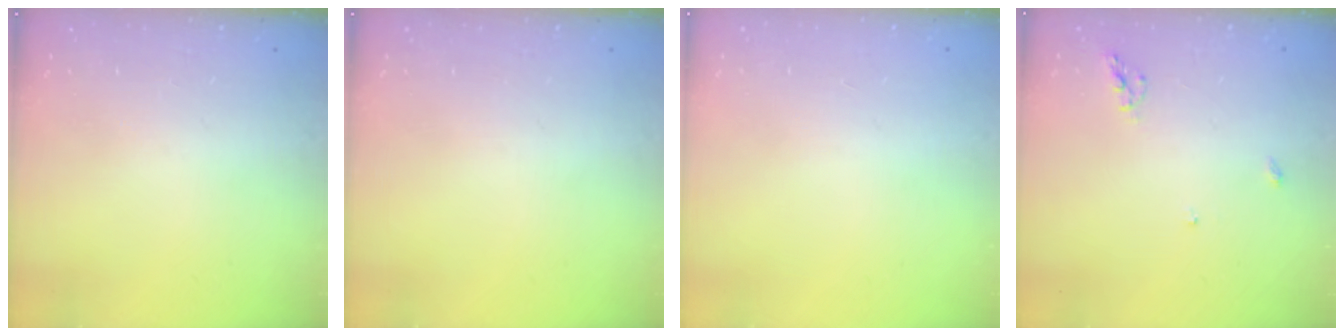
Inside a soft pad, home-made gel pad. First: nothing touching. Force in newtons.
{"total": 0.0}
{"total": 1.1, "press": 0.9, "slide": 0.6}
{"total": 5.6, "press": 5.6, "slide": 0.7}